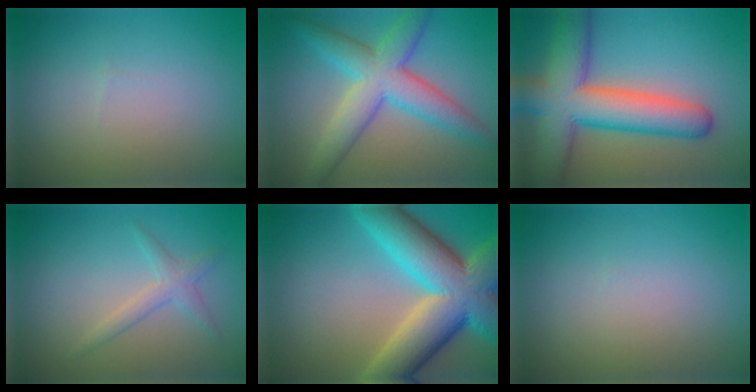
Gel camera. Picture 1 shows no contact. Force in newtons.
{"total": 7.2, "press": 7.2, "slide": 0.0}
{"total": 10.7, "press": 10.7, "slide": 0.6}
{"total": 1.8, "press": 1.8, "slide": 0.1}
{"total": 13.6, "press": 13.5, "slide": 1.0}
{"total": 0.0}